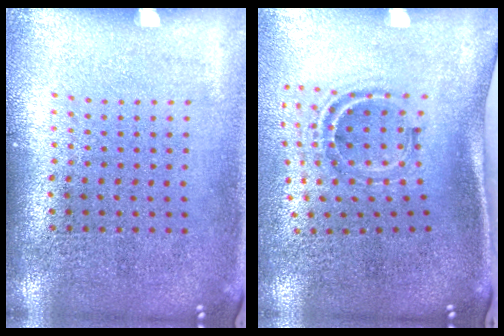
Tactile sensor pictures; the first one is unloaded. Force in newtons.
{"total": 1.2, "press": 1.0, "slide": 0.7}